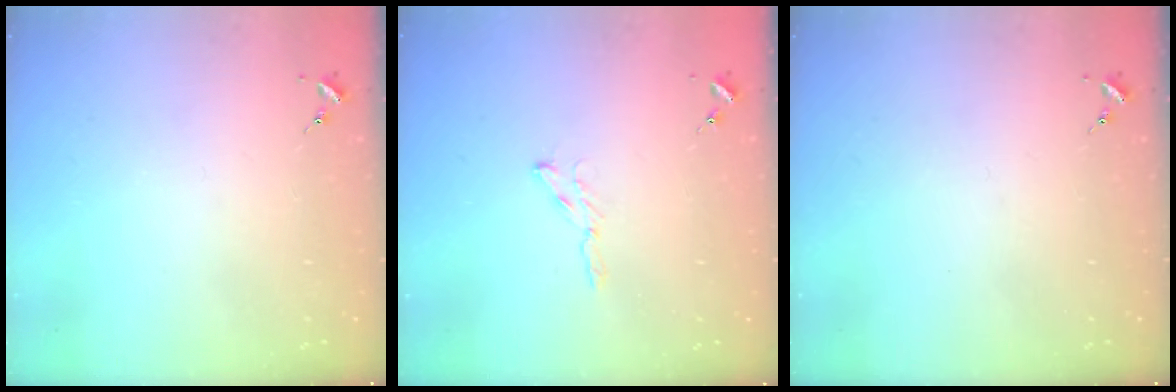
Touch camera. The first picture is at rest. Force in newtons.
{"total": 3.4, "press": 3.4, "slide": 0.4}
{"total": 0.0}